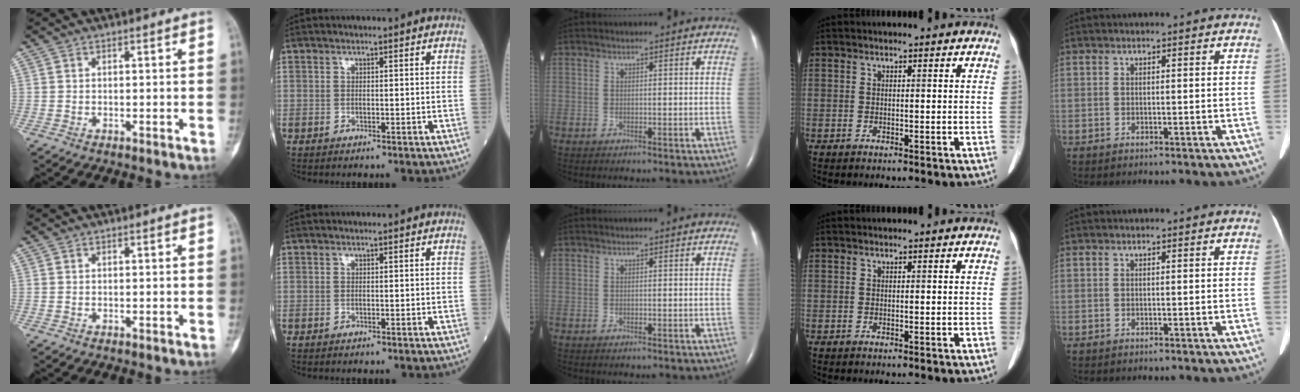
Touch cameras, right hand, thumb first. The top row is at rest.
{}